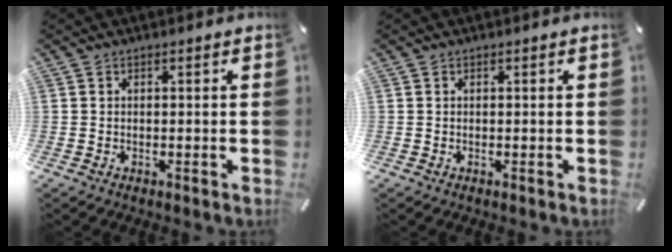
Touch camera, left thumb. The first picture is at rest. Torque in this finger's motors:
{"motor_torque": [0.00, 0.00, 0.00, 0.00, 0.00]}